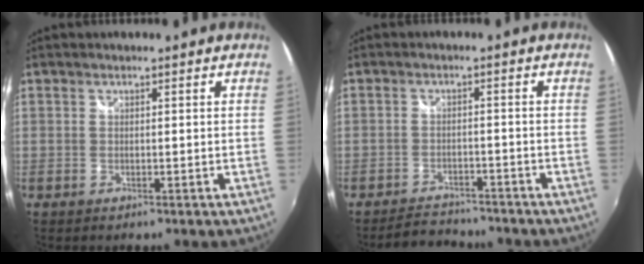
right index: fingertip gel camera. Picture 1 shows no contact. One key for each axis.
{"total": 5.8, "fx": -5.4, "fy": 2.1, "fz": 0.8, "tx": -0.037, "ty": 0.008, "tz": -0.081}